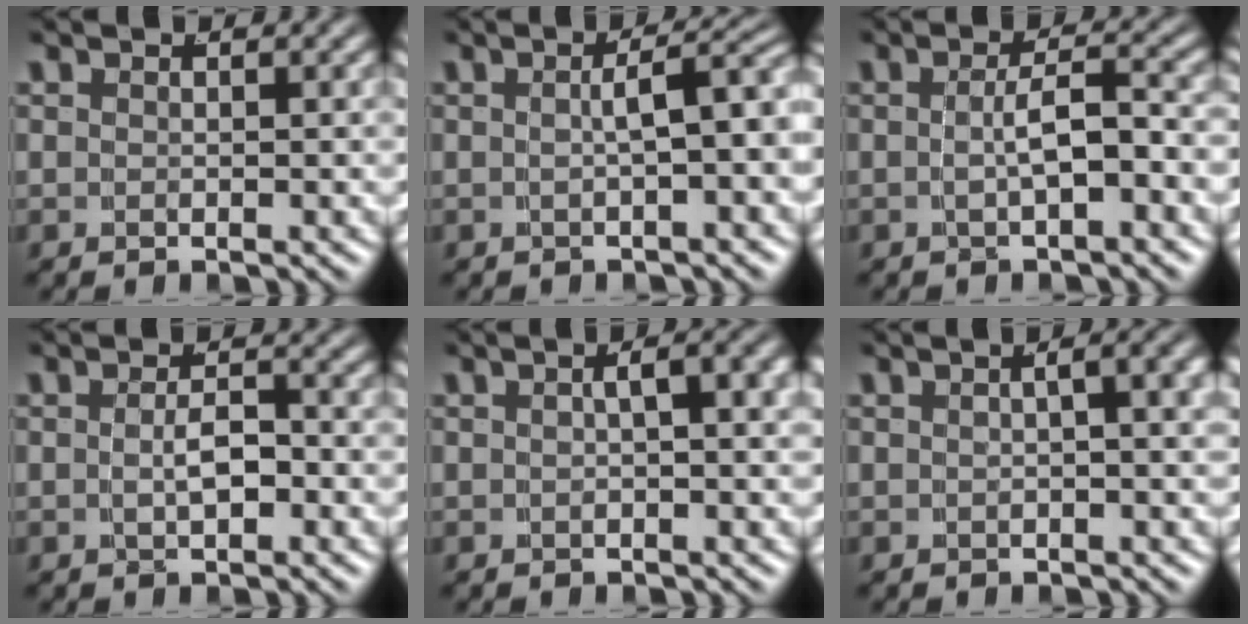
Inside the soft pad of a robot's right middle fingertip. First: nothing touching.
{"total": 4.5, "force": [-0.7, 1.1, 4.3], "torque": [-0.042, 0.010, -0.007]}
{"total": 2.8, "force": [-1.3, 0.3, 2.4], "torque": [-0.036, 0.000, -0.019]}
{"total": 2.1, "force": [-0.8, 0.5, 1.8], "torque": [-0.033, -0.007, -0.007]}
{"total": 2.8, "force": [0.2, 0.6, 2.7], "torque": [-0.024, 0.011, 0.003]}
{"total": 3.0, "force": [0.2, 0.5, 2.9], "torque": [-0.020, 0.016, 0.003]}